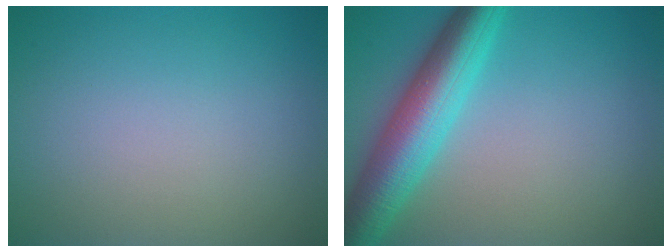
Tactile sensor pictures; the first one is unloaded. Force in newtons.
{"total": 7.4, "press": 7.4, "slide": 0.2}